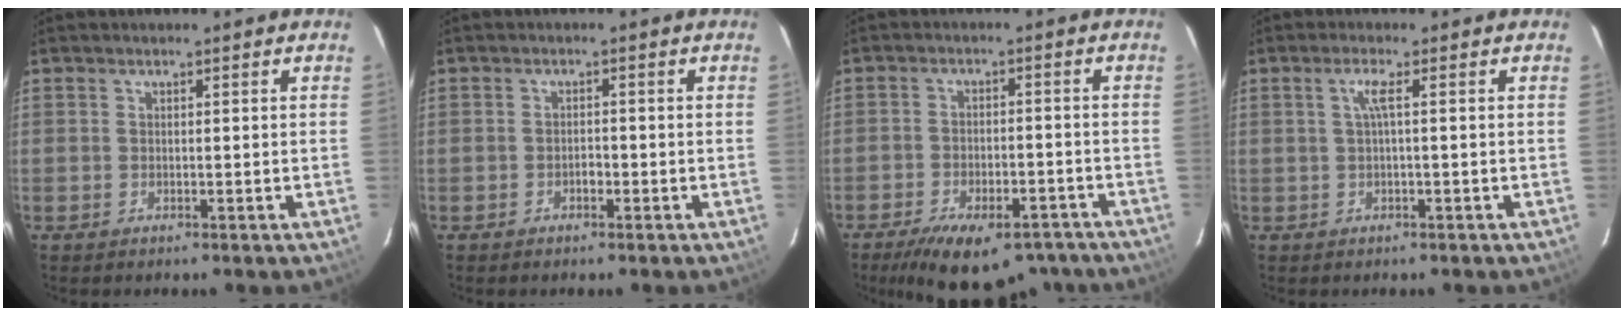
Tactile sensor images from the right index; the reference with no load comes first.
{"total": 1.1, "force": [-0.6, 0.7, 0.6], "torque": [-0.009, 0.004, -0.009]}
{"total": 17.4, "force": [-12.8, 7.4, 9.1], "torque": [-0.174, -0.012, -0.174]}
{"total": 2.3, "force": [0.2, -0.3, 2.3], "torque": [-0.042, 0.003, 0.003]}